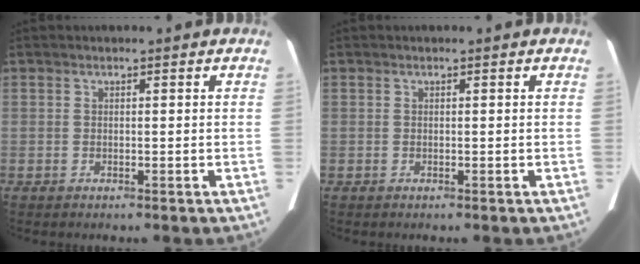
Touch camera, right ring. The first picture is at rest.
{"total": 0.0}